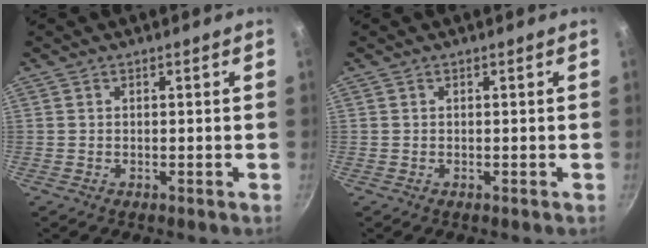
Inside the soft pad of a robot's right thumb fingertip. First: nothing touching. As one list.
[{"total": 0.0}]